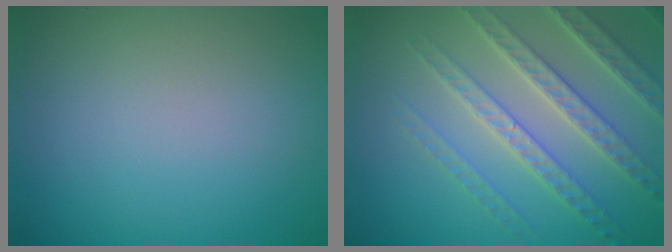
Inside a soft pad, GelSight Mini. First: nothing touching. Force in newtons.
{"total": 6.1, "press": 4.9, "slide": 3.5}